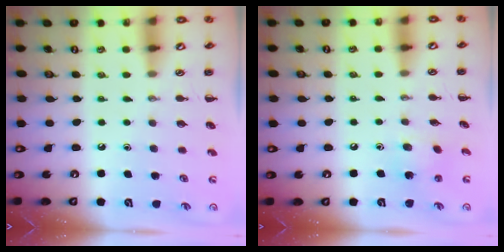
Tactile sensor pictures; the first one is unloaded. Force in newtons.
{"total": 5.5, "press": 5.4, "slide": 1.4}